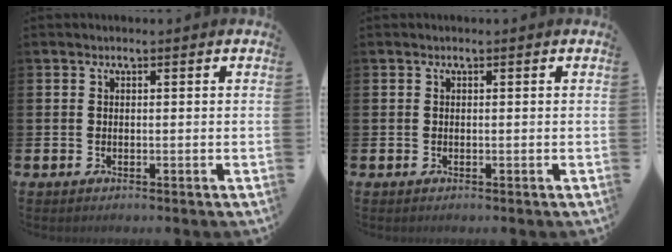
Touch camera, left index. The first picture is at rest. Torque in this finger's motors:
{"motor_torque": [-0.09, 0.05, 0.01, -0.01]}